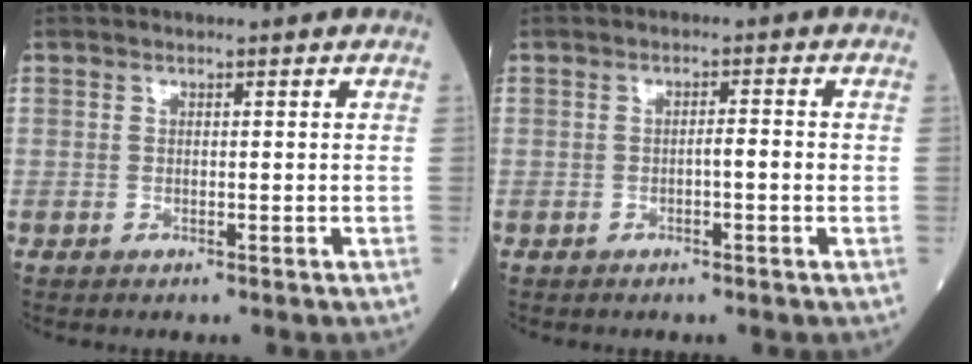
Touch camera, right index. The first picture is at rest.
{"total": 1.9, "force": [-0.4, 0.2, 1.8], "torque": [-0.025, 0.004, -0.007]}